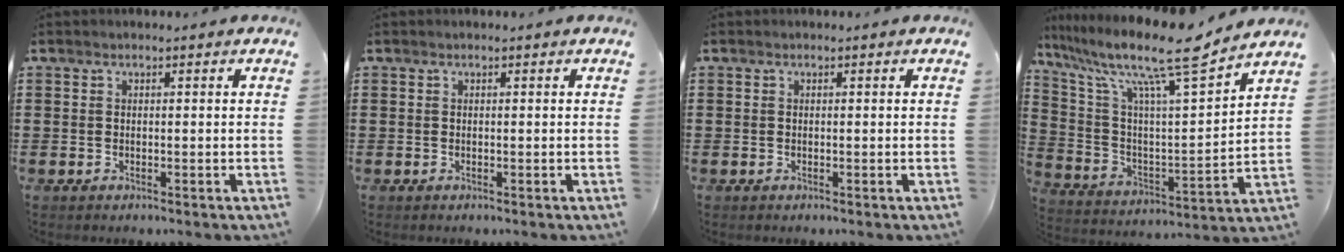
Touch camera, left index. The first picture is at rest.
{"total": 0.0}
{"total": 0.0}
{"total": 13.5, "force": [10.3, 1.4, 8.6], "torque": [-0.189, -0.067, 0.162]}